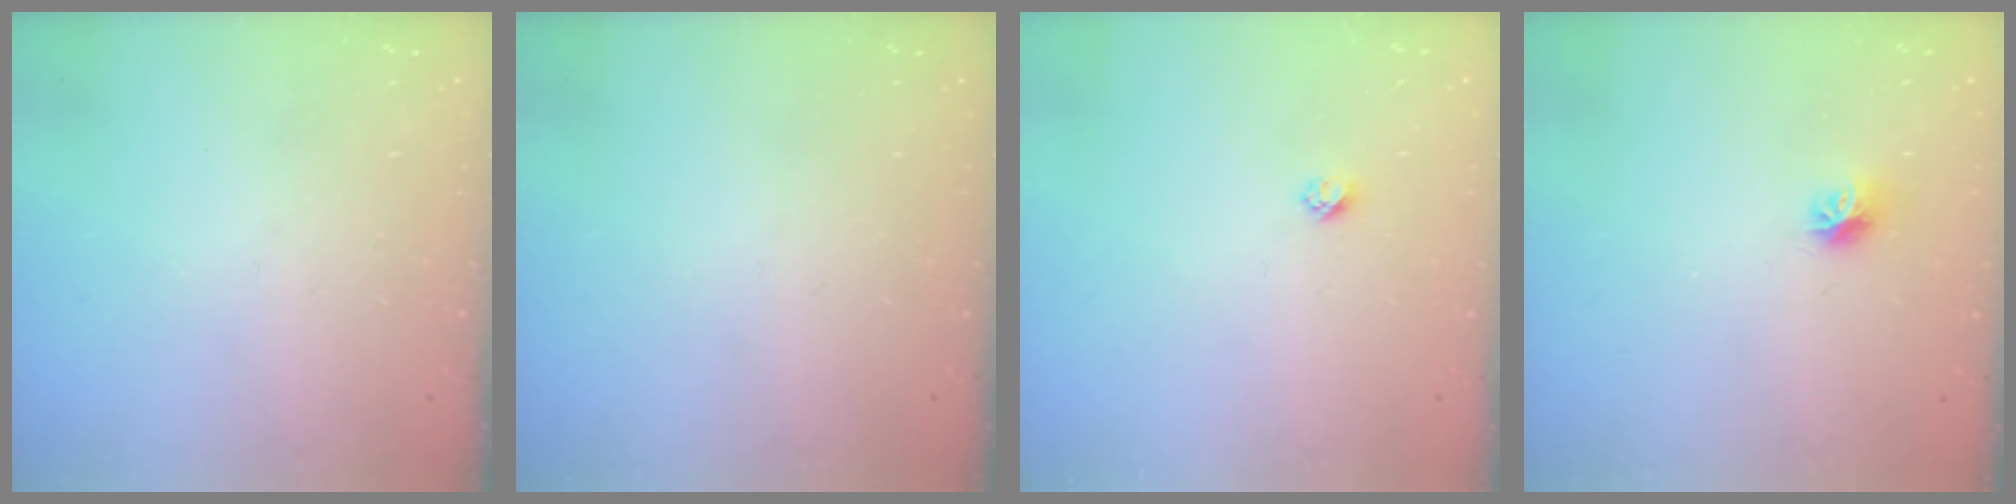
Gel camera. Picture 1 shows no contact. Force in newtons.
{"total": 0.0}
{"total": 2.4, "press": 2.4, "slide": 0.2}
{"total": 7.4, "press": 7.3, "slide": 0.6}